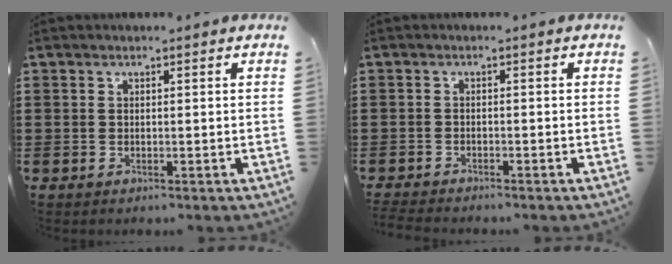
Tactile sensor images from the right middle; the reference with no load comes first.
{"total": 1.6, "force": [-1.6, 0.0, 0.0], "torque": [-0.013, -0.005, -0.036]}